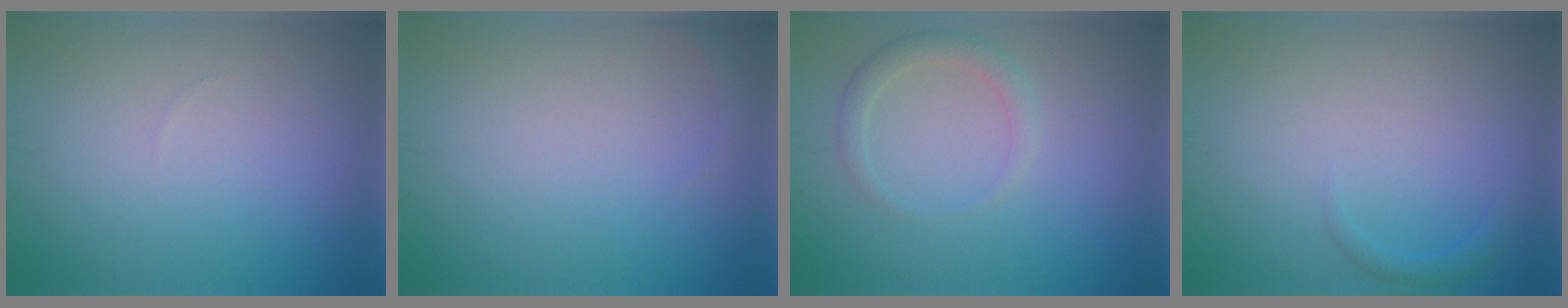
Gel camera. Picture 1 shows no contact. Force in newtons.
{"total": 0.6, "press": 0.6, "slide": 0.1}
{"total": 1.9, "press": 1.9, "slide": 0.1}
{"total": 1.2, "press": 1.1, "slide": 0.2}